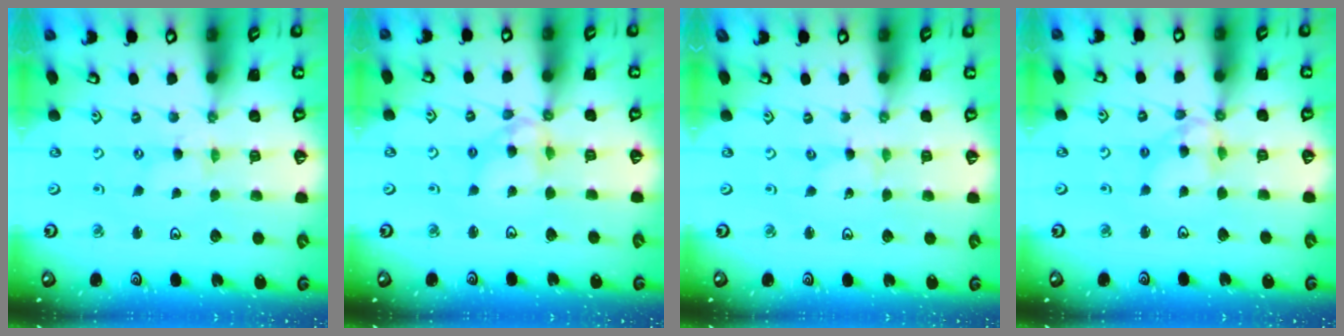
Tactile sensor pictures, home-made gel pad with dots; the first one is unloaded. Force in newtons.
{"total": 9.0, "press": 9.0, "slide": 1.0}
{"total": 0.0}
{"total": 8.9, "press": 8.8, "slide": 0.7}